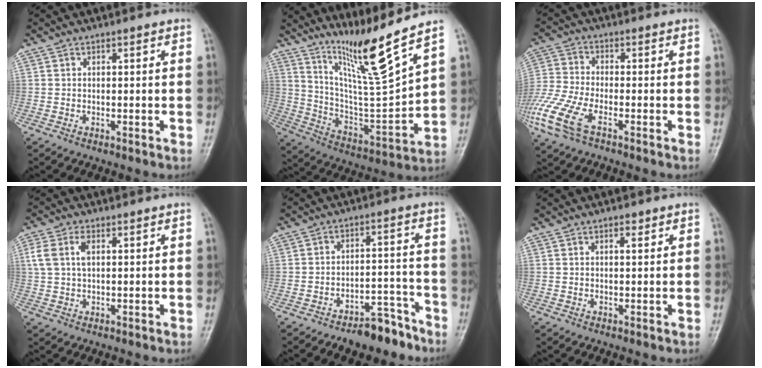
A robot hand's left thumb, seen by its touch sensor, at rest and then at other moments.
{"total": 14.8, "force": [11.2, -1.0, 9.7], "torque": [-0.157, -0.085, 0.214]}
{"total": 11.3, "force": [-5.7, 4.8, 8.5], "torque": [-0.209, 0.005, -0.115]}
{"total": 4.8, "force": [1.6, 2.4, 3.8], "torque": [-0.087, 0.011, 0.035]}
{"total": 8.1, "force": [-6.3, 3.5, 3.7], "torque": [-0.031, 0.053, -0.095]}
{"total": 1.3, "force": [0.8, 0.5, 0.9], "torque": [-0.010, -0.003, 0.011]}